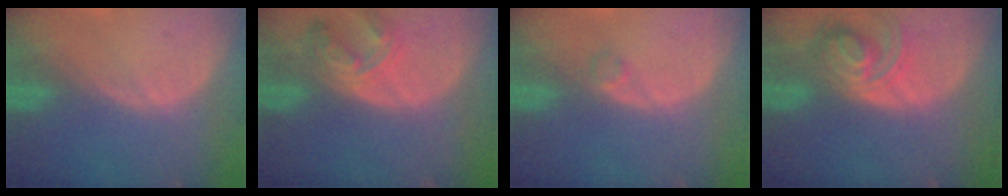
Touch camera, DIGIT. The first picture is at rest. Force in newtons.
{"total": 6.9, "press": 6.3, "slide": 3.0}
{"total": 1.2, "press": 1.2, "slide": 0.1}
{"total": 7.7, "press": 6.9, "slide": 3.5}